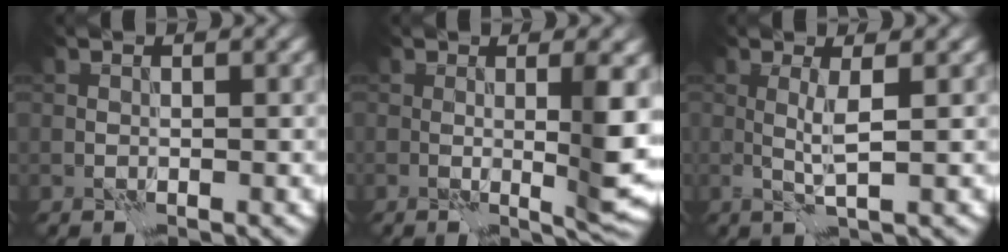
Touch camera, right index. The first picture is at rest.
{"total": 4.6, "force": [0.3, 0.7, 4.5], "torque": [-0.068, -0.005, 0.006]}
{"total": 2.0, "force": [0.5, 0.1, 2.0], "torque": [-0.043, 0.001, 0.006]}